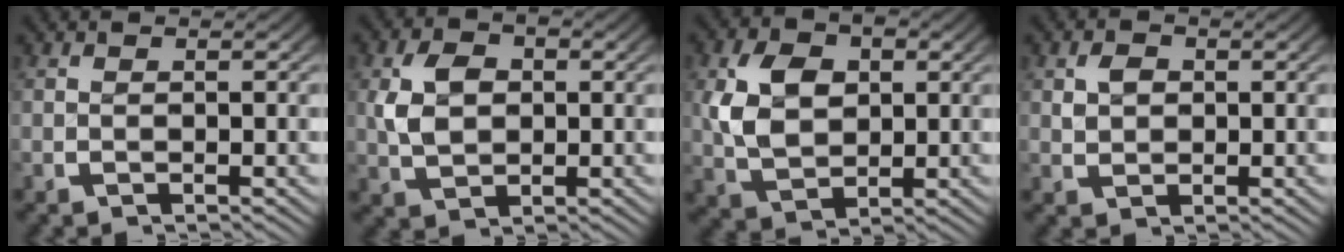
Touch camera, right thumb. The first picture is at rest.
{"total": 4.7, "force": [0.6, 3.6, 3.0], "torque": [-0.066, -0.010, 0.018]}
{"total": 7.3, "force": [0.8, 5.6, 4.6], "torque": [-0.103, -0.019, 0.025]}
{"total": 1.8, "force": [0.6, 1.6, 0.7], "torque": [-0.015, -0.006, 0.015]}